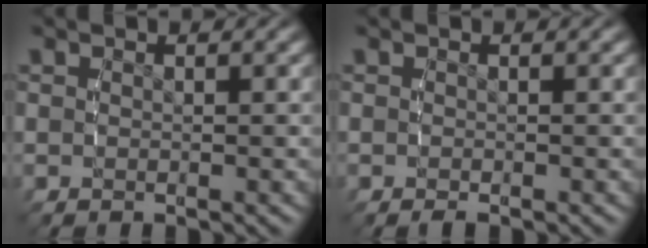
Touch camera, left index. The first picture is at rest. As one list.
[{"total": 0.7, "force": [-0.6, 0.3, 0.2], "torque": [-0.008, -0.003, -0.010]}]